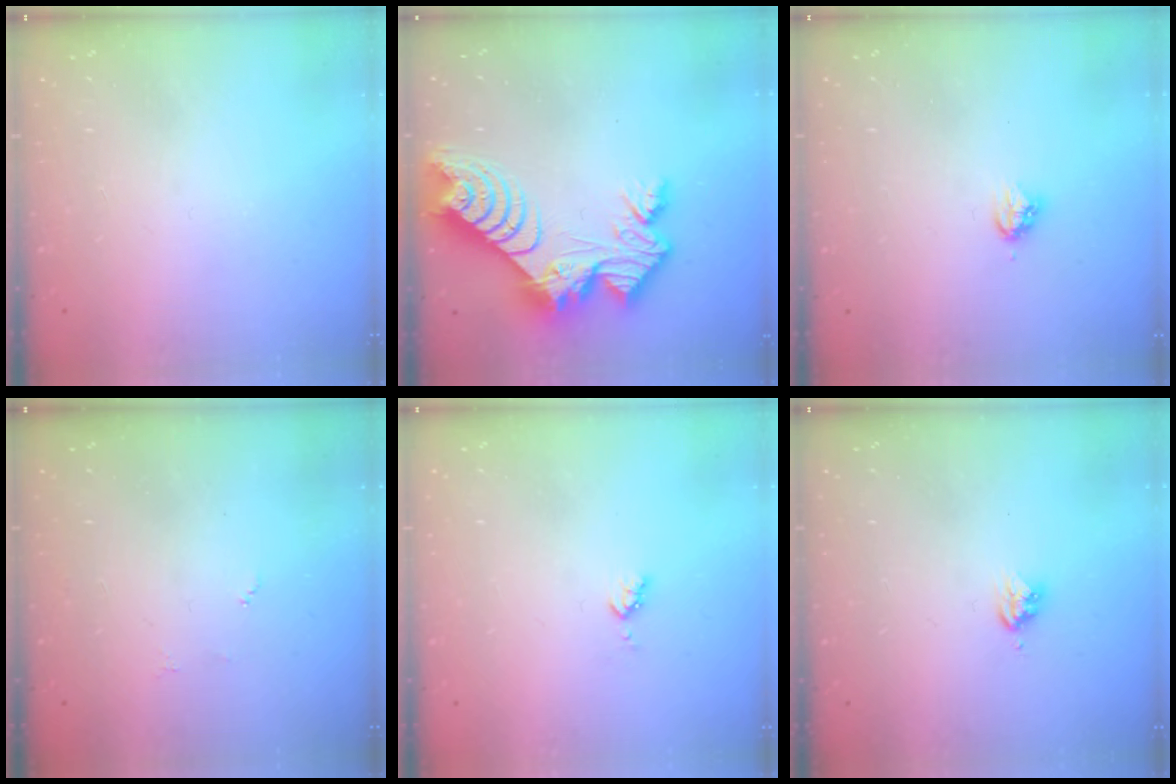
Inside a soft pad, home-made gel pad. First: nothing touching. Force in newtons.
{"total": 15.4, "press": 15.4, "slide": 1.1}
{"total": 4.0, "press": 4.0, "slide": 0.4}
{"total": 3.4, "press": 3.4, "slide": 0.4}
{"total": 3.0, "press": 3.0, "slide": 0.4}
{"total": 3.6, "press": 3.6, "slide": 0.5}